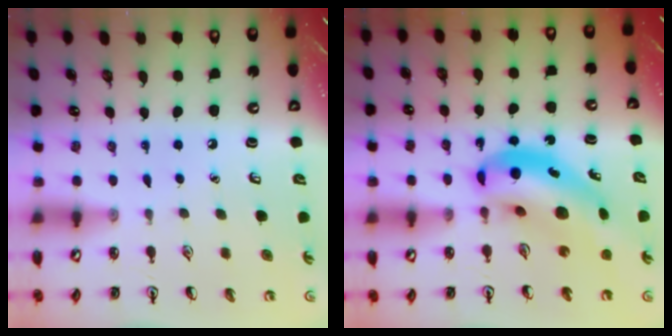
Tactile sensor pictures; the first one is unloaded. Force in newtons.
{"total": 12.0, "press": 11.5, "slide": 3.5}